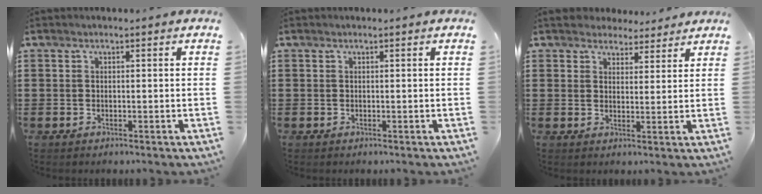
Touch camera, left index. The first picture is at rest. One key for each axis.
{"total": 0.0}
{"total": 4.0, "fx": 3.6, "fy": 1.6, "fz": 0.1, "tx": -0.016, "ty": -0.001, "tz": 0.070}